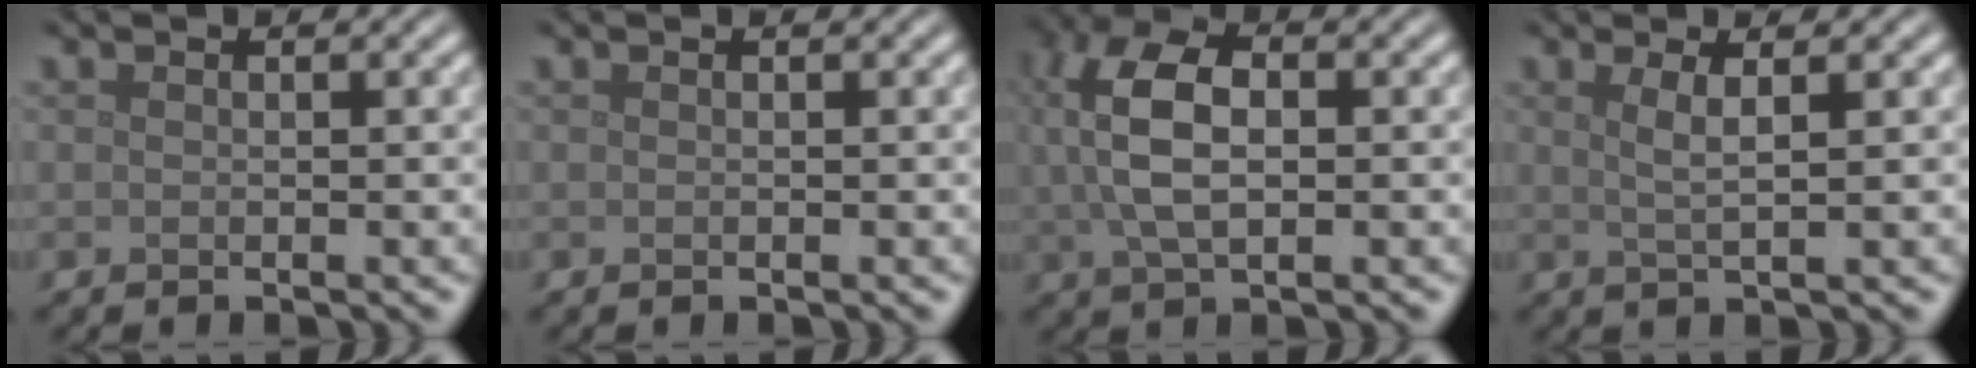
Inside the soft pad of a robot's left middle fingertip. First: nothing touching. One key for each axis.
{"total": 0.0}
{"total": 6.9, "fx": 1.1, "fy": 3.6, "fz": 5.7, "tx": -0.125, "ty": 0.012, "tz": 0.014}
{"total": 2.2, "fx": 0.8, "fy": 0.5, "fz": 2.0, "tx": -0.034, "ty": 0.001, "tz": 0.009}